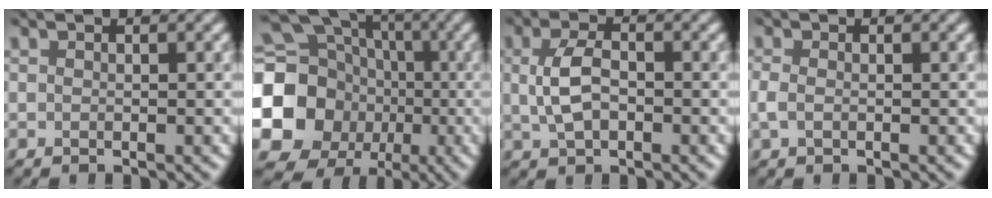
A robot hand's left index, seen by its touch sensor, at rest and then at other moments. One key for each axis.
{"total": 18.0, "fx": -1.7, "fy": 16.7, "fz": 6.7, "tx": -0.158, "ty": -0.017, "tz": -0.066}
{"total": 3.2, "fx": 0.1, "fy": 2.0, "fz": 2.5, "tx": -0.056, "ty": 0.003, "tz": 0.002}
{"total": 0.9, "fx": -0.4, "fy": 0.5, "fz": 0.6, "tx": -0.017, "ty": 0.000, "tz": -0.009}